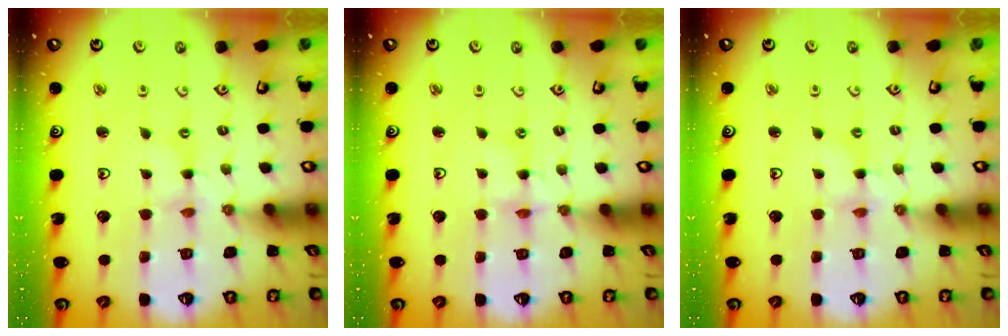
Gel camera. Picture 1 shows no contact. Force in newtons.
{"total": 1.7, "press": 1.7, "slide": 0.2}
{"total": 2.6, "press": 2.6, "slide": 0.3}